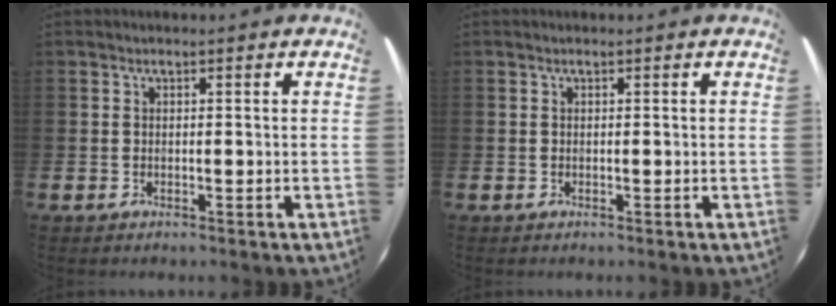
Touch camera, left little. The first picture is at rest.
{"total": 0.0}